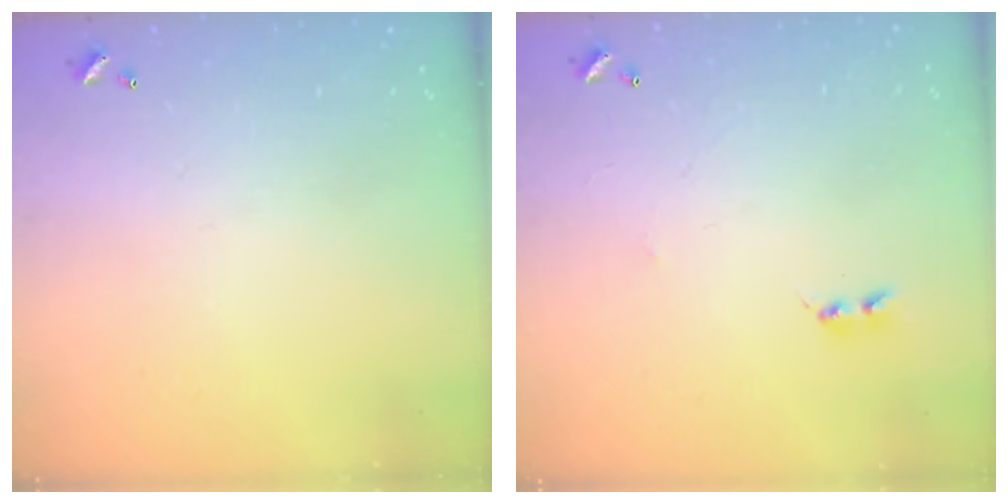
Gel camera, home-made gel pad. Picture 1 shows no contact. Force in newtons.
{"total": 1.6, "press": 1.6, "slide": 0.4}